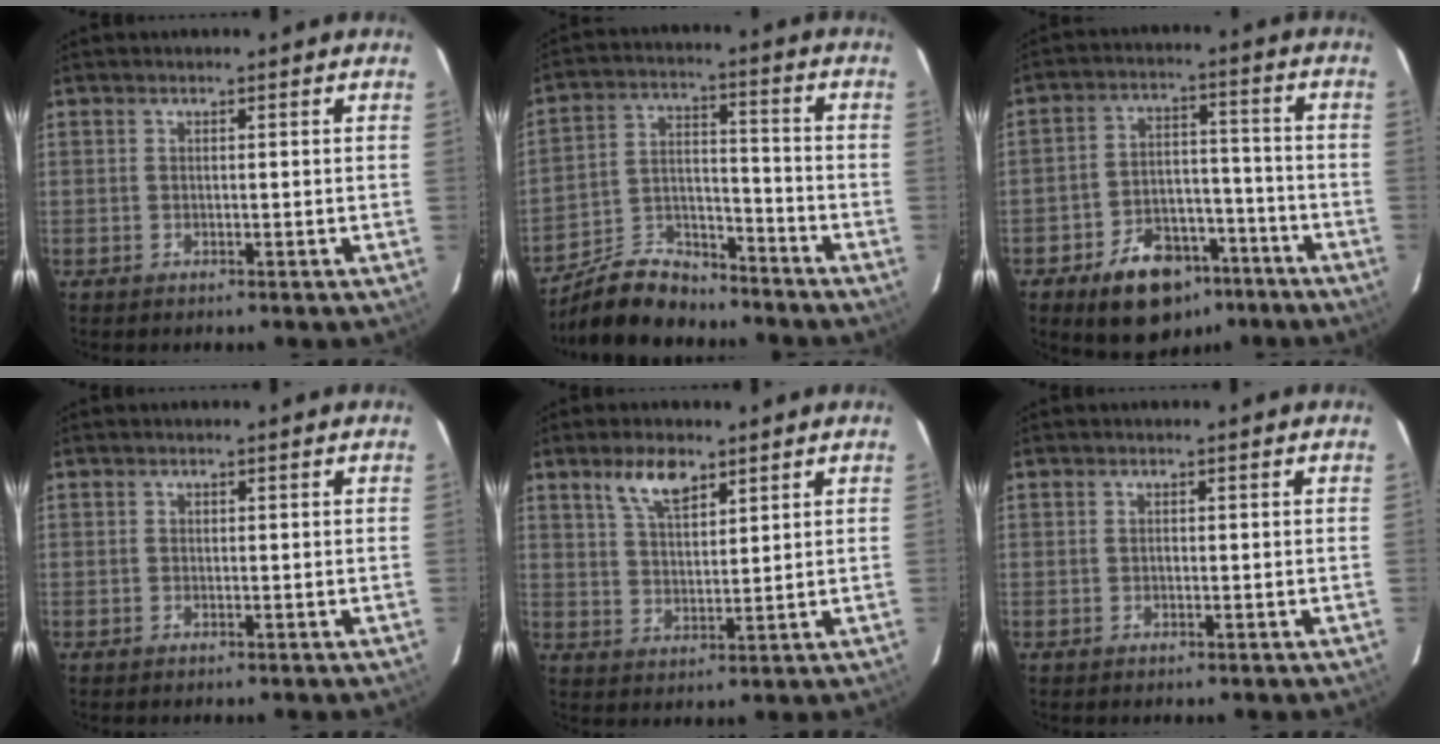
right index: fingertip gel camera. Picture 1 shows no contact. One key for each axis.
{"total": 12.6, "fx": -10.8, "fy": 5.0, "fz": 4.2, "tx": -0.099, "ty": 0.024, "tz": -0.183}
{"total": 14.2, "fx": -8.9, "fy": 8.7, "fz": 6.8, "tx": -0.132, "ty": 0.030, "tz": -0.116}
{"total": 0.0}
{"total": 6.8, "fx": 4.5, "fy": 2.8, "fz": 4.3, "tx": -0.074, "ty": 0.004, "tz": 0.086}
{"total": 0.0}